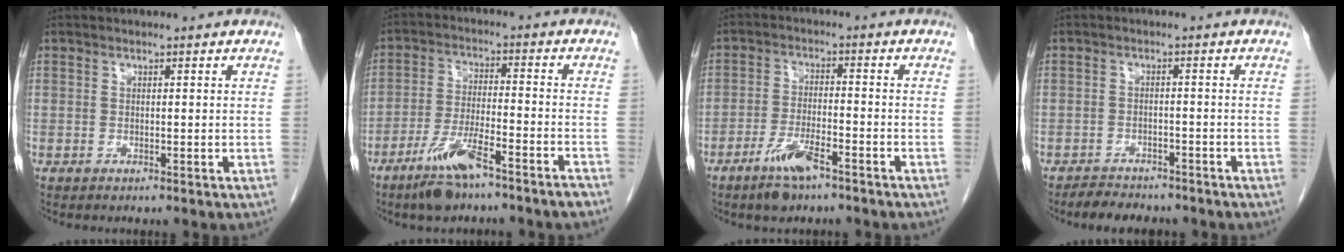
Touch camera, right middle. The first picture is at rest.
{"total": 9.2, "force": [-6.5, 1.0, 6.4], "torque": [-0.128, -0.009, -0.117]}
{"total": 6.3, "force": [-4.4, 1.4, 4.4], "torque": [-0.092, -0.006, -0.078]}
{"total": 5.3, "force": [-4.7, 1.9, 1.5], "torque": [-0.031, -0.006, -0.066]}